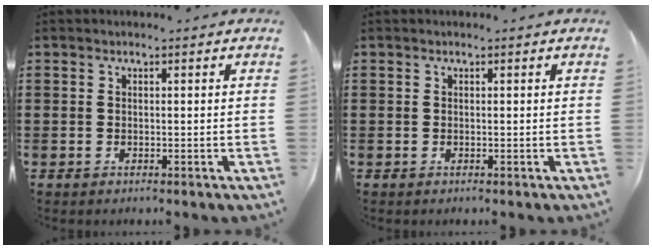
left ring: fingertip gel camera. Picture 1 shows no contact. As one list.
[{"total": 0.0}]